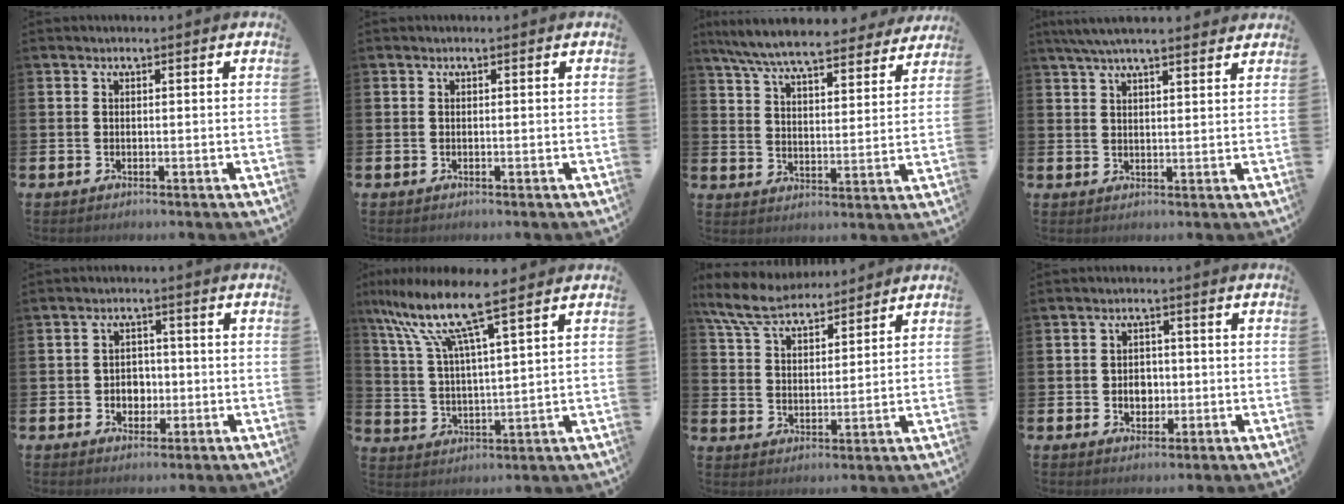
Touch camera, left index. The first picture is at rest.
{"total": 0.0}
{"total": 8.0, "force": [7.5, 1.0, 2.7], "torque": [-0.085, -0.045, 0.132]}
{"total": 5.5, "force": [5.0, 0.6, 2.2], "torque": [-0.052, -0.012, 0.092]}
{"total": 3.0, "force": [-0.4, 2.7, 1.3], "torque": [-0.024, 0.001, -0.015]}
{"total": 10.5, "force": [8.1, 1.1, 6.5], "torque": [-0.158, -0.033, 0.136]}
{"total": 7.9, "force": [7.2, 2.1, 2.4], "torque": [-0.078, -0.024, 0.135]}
{"total": 3.1, "force": [-0.4, 2.5, 1.7], "torque": [-0.021, 0.000, -0.015]}